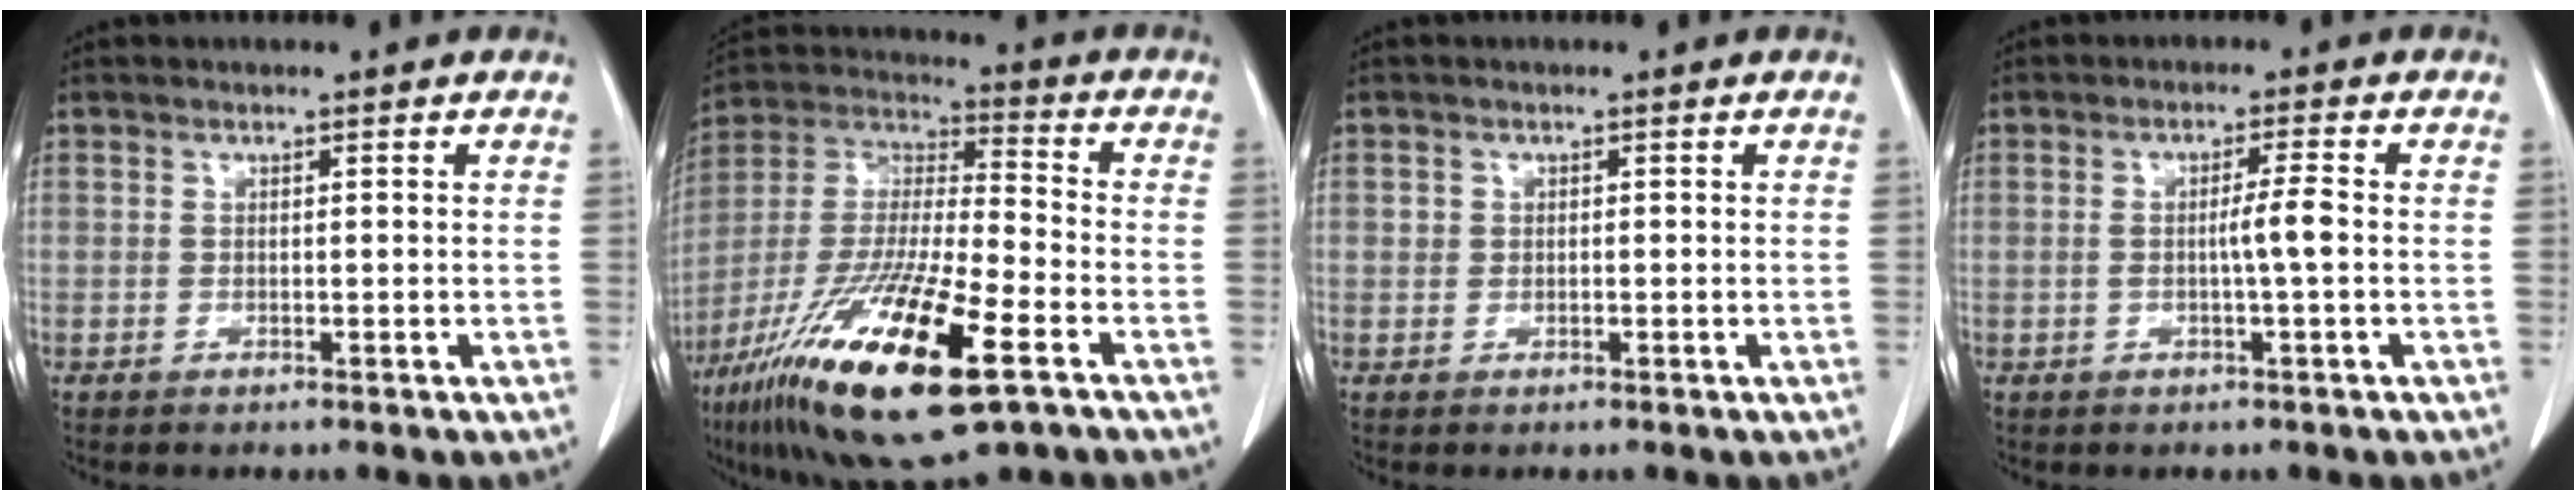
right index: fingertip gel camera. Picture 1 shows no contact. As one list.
[{"total": 23.2, "force": [-11.3, 4.0, 19.8], "torque": [-0.392, -0.047, -0.200]}, {"total": 0.9, "force": [0.2, 0.9, 0.2], "torque": [0.004, 0.003, 0.002]}, {"total": 3.3, "force": [-0.3, -0.4, 3.2], "torque": [-0.056, -0.001, -0.006]}]